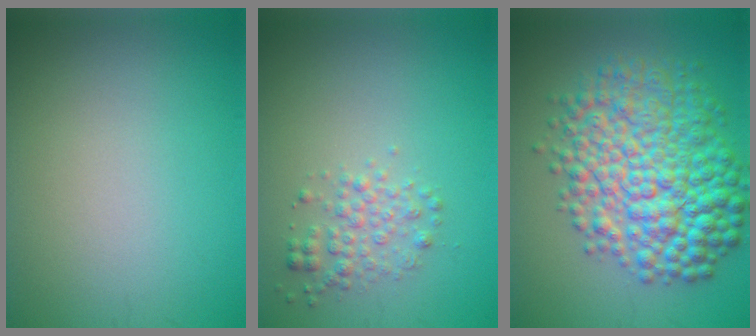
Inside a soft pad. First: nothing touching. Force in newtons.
{"total": 2.2, "press": 2.2, "slide": 0.1}
{"total": 10.1, "press": 10.1, "slide": 0.1}